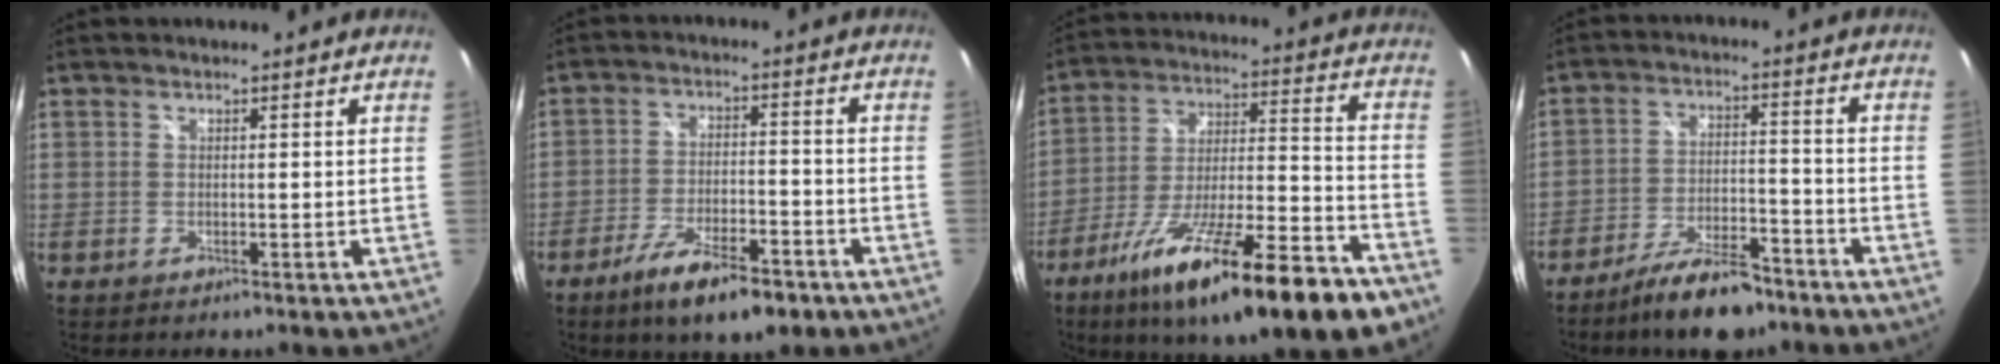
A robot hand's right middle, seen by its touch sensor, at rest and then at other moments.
{"total": 11.7, "force": [-7.7, 3.5, 8.0], "torque": [-0.159, -0.019, -0.126]}
{"total": 25.9, "force": [-16.9, 5.0, 19.0], "torque": [-0.309, -0.048, -0.263]}
{"total": 11.5, "force": [-9.0, 3.6, 6.1], "torque": [-0.123, -0.006, -0.148]}